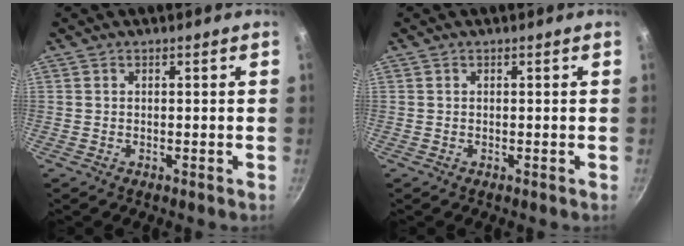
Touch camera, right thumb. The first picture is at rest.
{"total": 0.0}